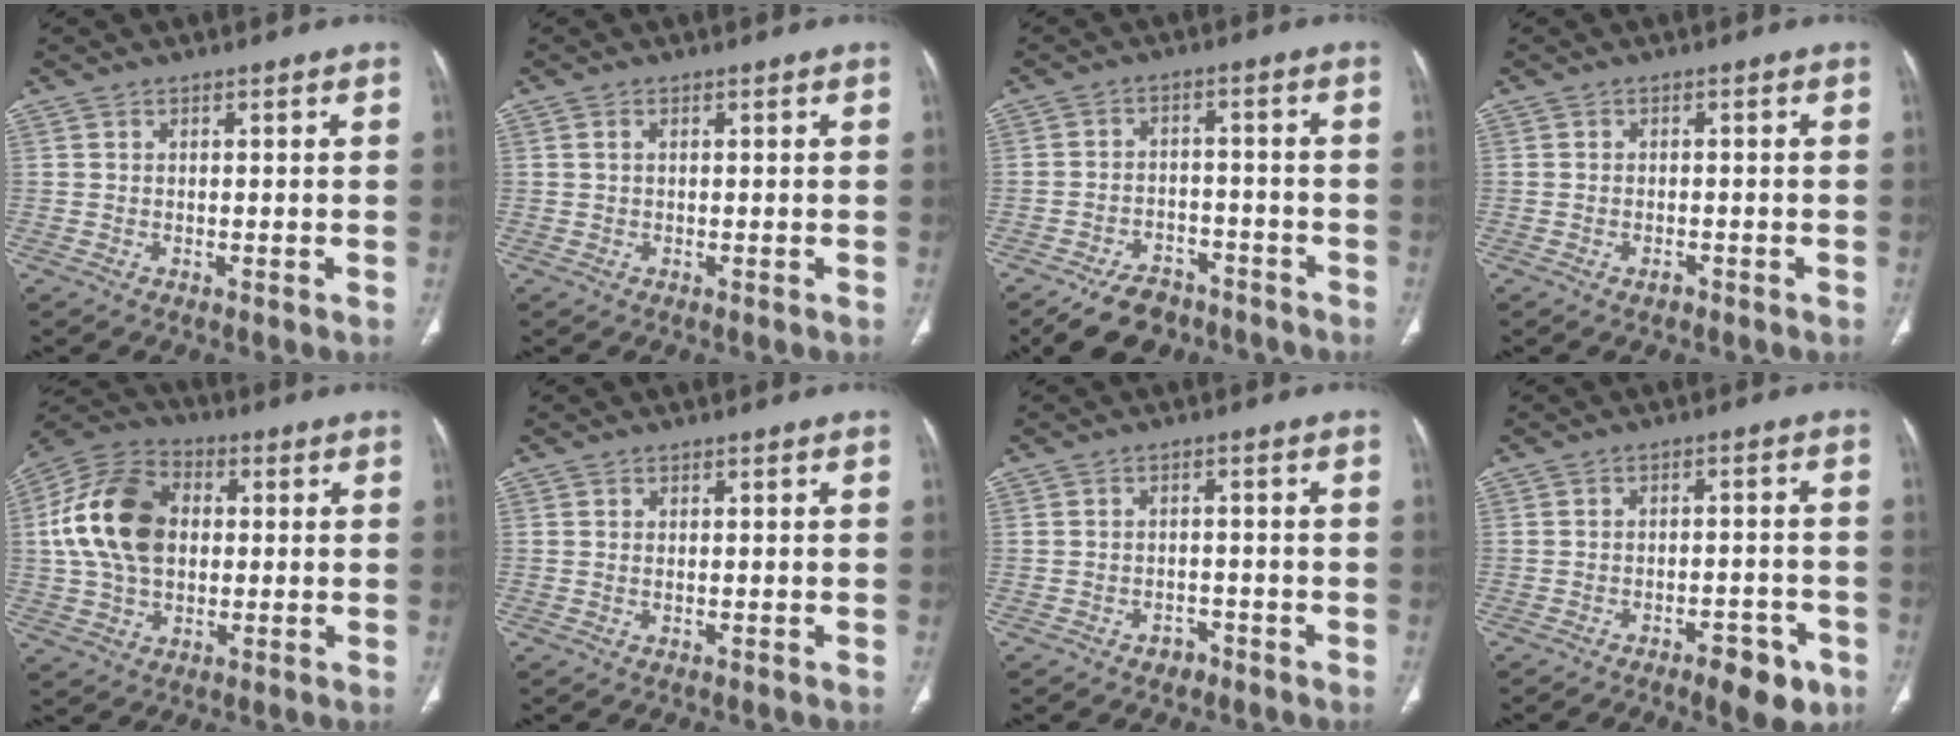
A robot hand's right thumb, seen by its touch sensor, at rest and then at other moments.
{"total": 0.7, "force": [0.2, 0.4, 0.5], "torque": [-0.014, 0.006, 0.006]}
{"total": 9.7, "force": [-7.3, 5.4, 3.3], "torque": [-0.036, 0.046, -0.113]}
{"total": 1.2, "force": [-0.8, 0.7, 0.6], "torque": [-0.013, 0.005, -0.011]}
{"total": 17.0, "force": [1.7, 11.7, 12.2], "torque": [-0.215, 0.021, 0.025]}
{"total": 0.0}
{"total": 2.5, "force": [-1.7, 1.7, 0.7], "torque": [-0.012, 0.013, -0.021]}
{"total": 7.4, "force": [-4.3, 3.1, 5.2], "torque": [-0.053, 0.022, -0.055]}